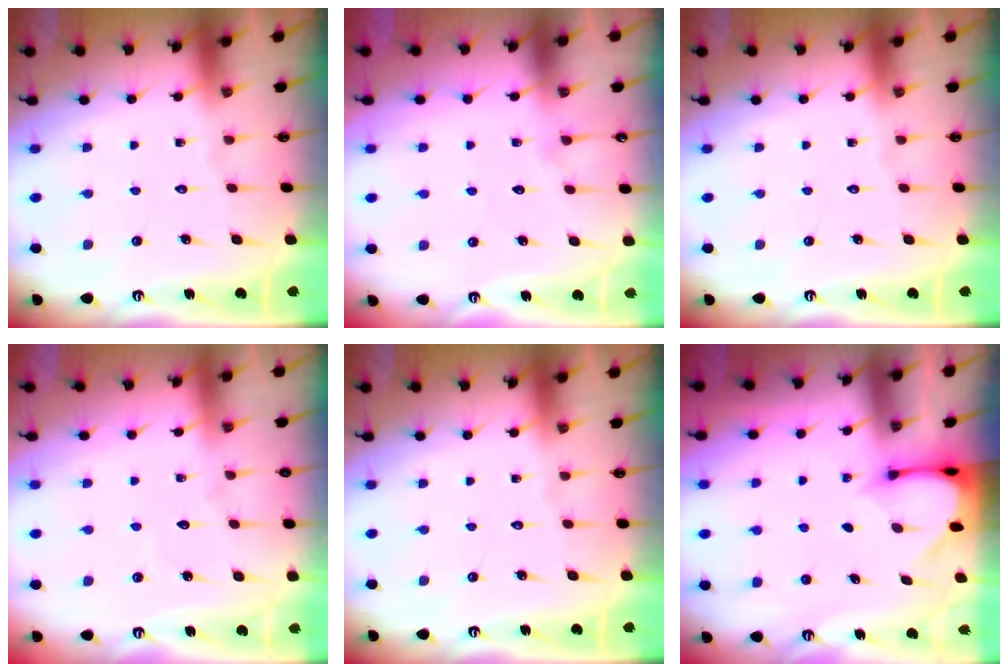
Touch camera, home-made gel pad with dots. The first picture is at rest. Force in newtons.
{"total": 5.0, "press": 5.0, "slide": 0.5}
{"total": 0.0}
{"total": 3.3, "press": 3.3, "slide": 0.4}
{"total": 0.0}
{"total": 3.1, "press": 3.1, "slide": 0.3}